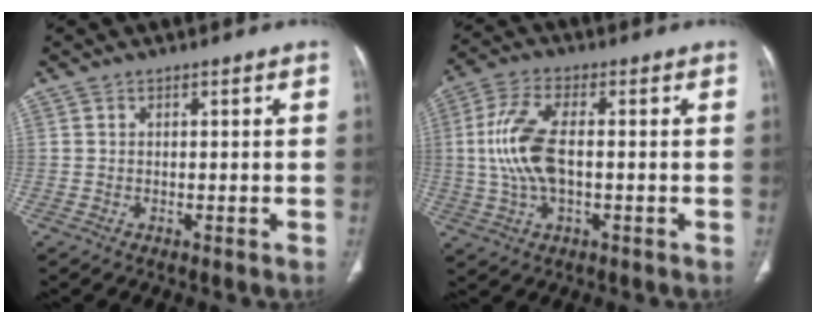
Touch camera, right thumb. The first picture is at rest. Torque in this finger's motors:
{"motor_torque": [-0.55, 0.85, 0.87, 0.50, 0.13]}